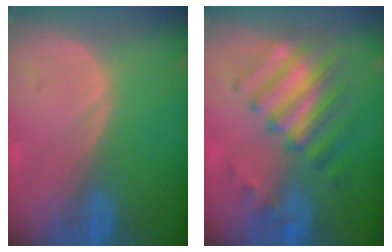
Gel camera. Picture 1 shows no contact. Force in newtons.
{"total": 8.0, "press": 7.7, "slide": 2.2}